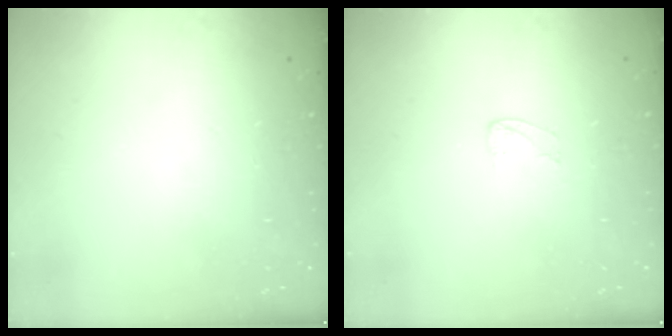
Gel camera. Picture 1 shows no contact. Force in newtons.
{"total": 2.9, "press": 2.9, "slide": 0.2}